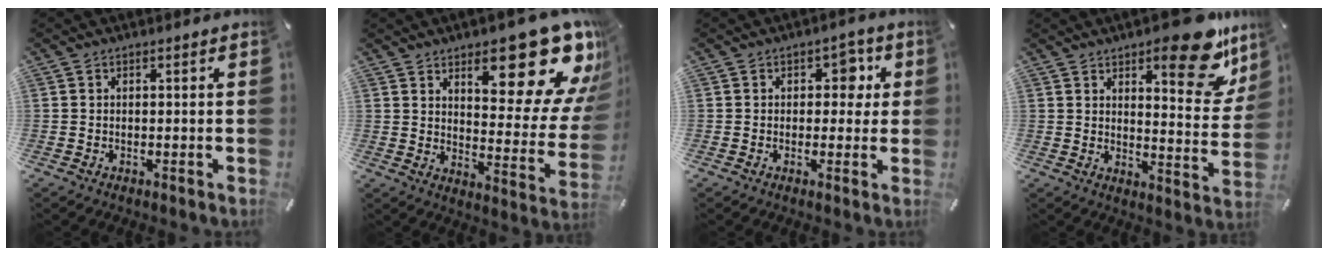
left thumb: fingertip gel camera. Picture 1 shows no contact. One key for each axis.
{"total": 22.6, "fx": 13.6, "fy": 9.9, "fz": 15.1, "tx": -0.180, "ty": -0.107, "tz": 0.223}
{"total": 5.1, "fx": 1.3, "fy": 3.7, "fz": 3.3, "tx": -0.023, "ty": -0.007, "tz": 0.009}
{"total": 18.4, "fx": 11.6, "fy": 7.2, "fz": 12.4, "tx": -0.144, "ty": -0.082, "tz": 0.183}